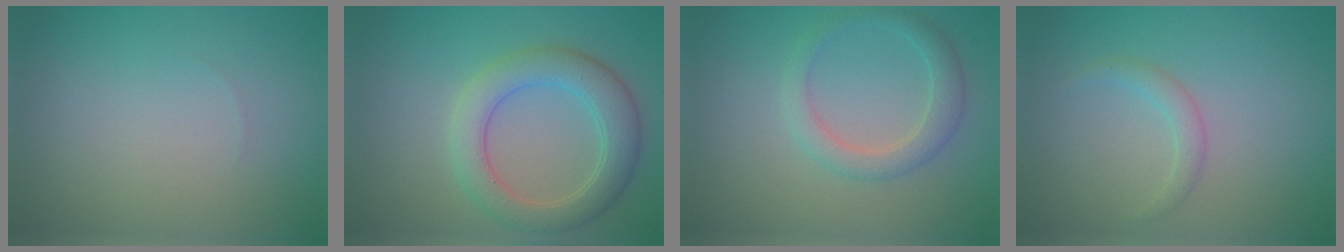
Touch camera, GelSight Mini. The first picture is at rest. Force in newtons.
{"total": 4.9, "press": 4.9, "slide": 0.3}
{"total": 2.5, "press": 2.5, "slide": 0.1}
{"total": 1.3, "press": 1.3, "slide": 0.1}